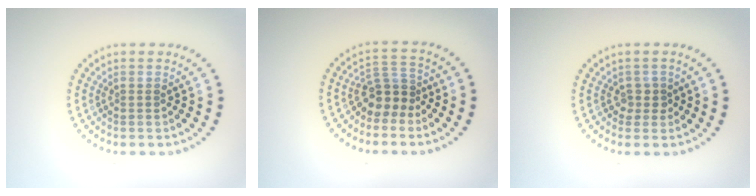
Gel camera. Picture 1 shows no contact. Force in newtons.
{"total": 2.9, "press": 2.3, "slide": 1.8}
{"total": 1.2, "press": 0.9, "slide": 0.8}